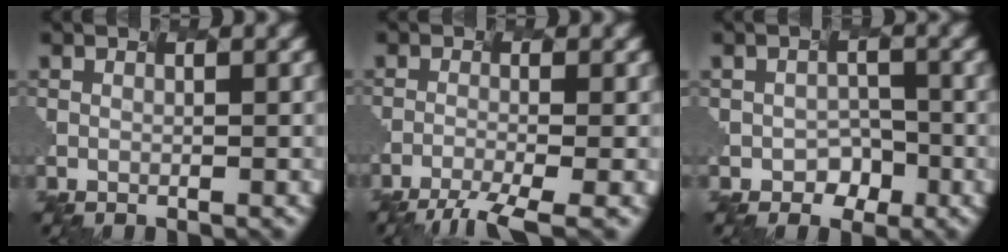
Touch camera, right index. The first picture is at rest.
{"total": 4.4, "force": [-3.9, -0.3, 2.1], "torque": [-0.042, -0.009, -0.051]}
{"total": 2.1, "force": [-1.9, 0.5, -0.9], "torque": [-0.011, -0.016, -0.003]}